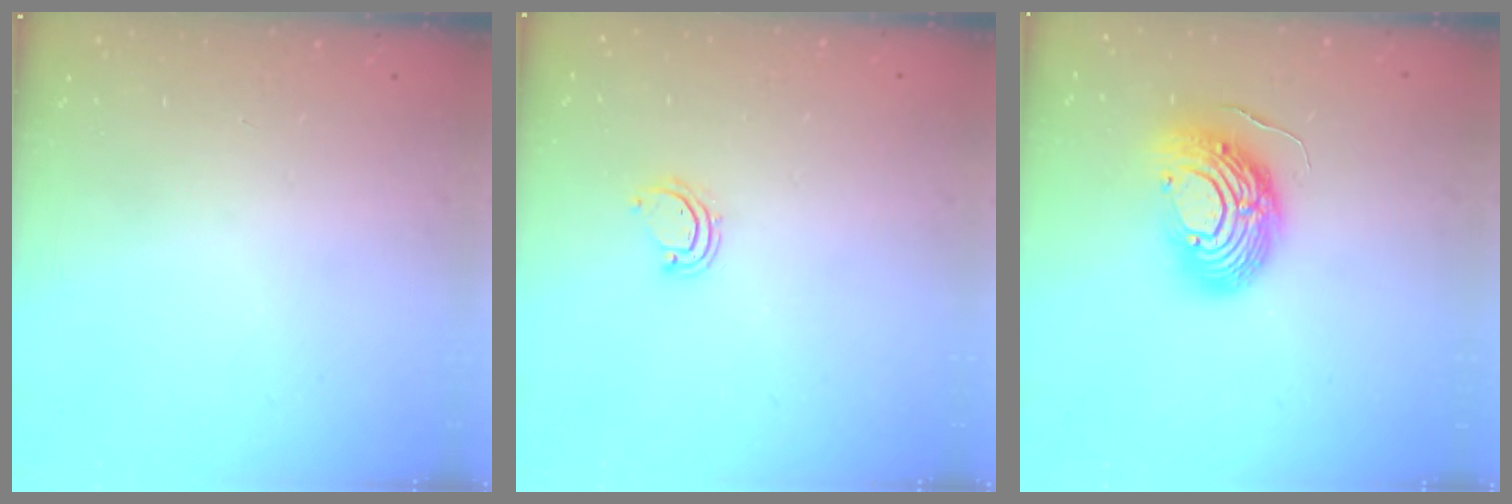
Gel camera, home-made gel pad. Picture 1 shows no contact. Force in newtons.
{"total": 3.9, "press": 3.9, "slide": 0.3}
{"total": 13.9, "press": 13.8, "slide": 1.5}